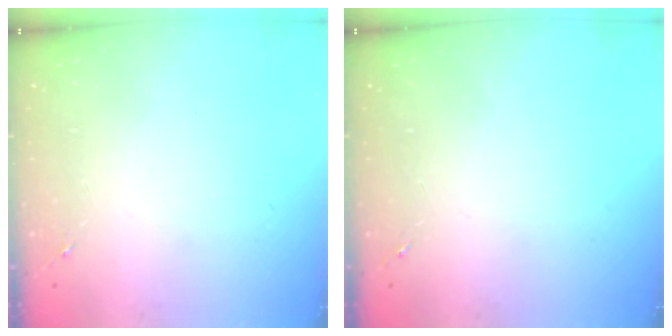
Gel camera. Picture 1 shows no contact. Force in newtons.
{"total": 0.0}